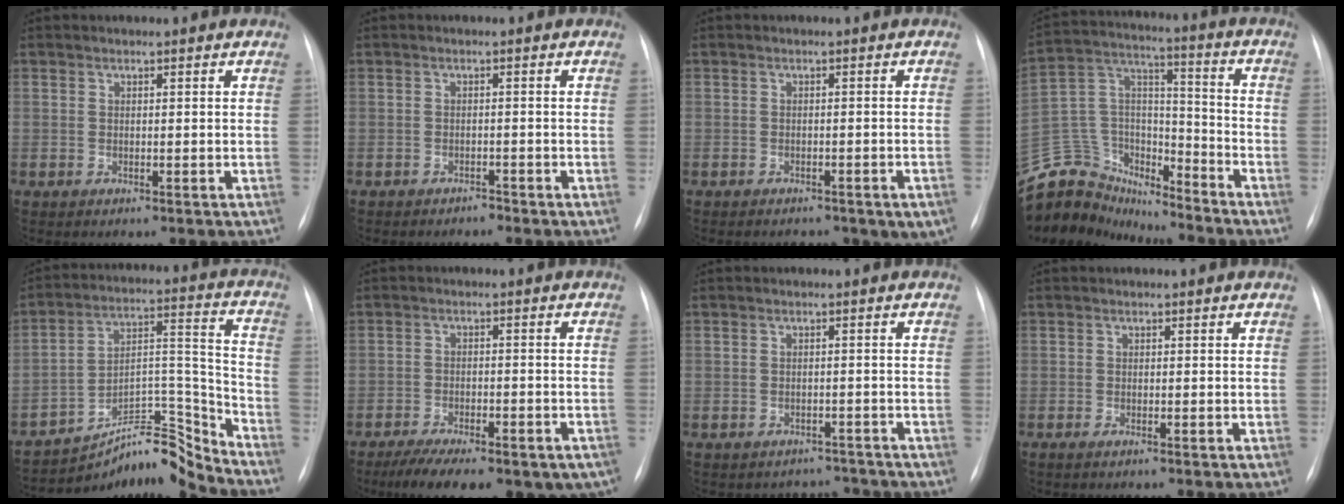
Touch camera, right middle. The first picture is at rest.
{"total": 1.1, "force": [-1.1, 0.3, 0.0], "torque": [0.002, 0.000, -0.018]}
{"total": 8.5, "force": [-6.1, 3.8, 4.6], "torque": [-0.052, 0.008, -0.071]}
{"total": 18.3, "force": [-17.1, 5.9, 2.8], "torque": [-0.065, 0.075, -0.289]}
{"total": 11.6, "force": [-11.4, 0.1, 1.7], "torque": [-0.014, 0.073, -0.198]}
{"total": 18.4, "force": [-13.2, 6.8, 10.9], "torque": [-0.146, -0.006, -0.175]}
{"total": 4.0, "force": [-3.6, 1.4, -0.9], "torque": [0.014, 0.017, -0.045]}
{"total": 0.8, "force": [-0.6, 0.0, 0.6], "torque": [-0.012, -0.002, -0.011]}